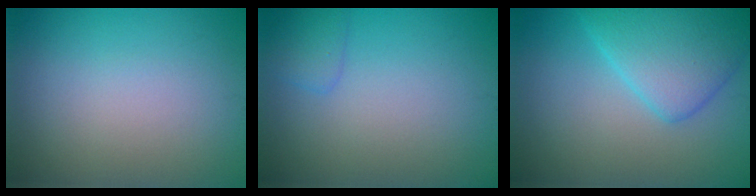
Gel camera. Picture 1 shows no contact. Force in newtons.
{"total": 1.3, "press": 1.3, "slide": 0.1}
{"total": 5.3, "press": 5.3, "slide": 0.1}